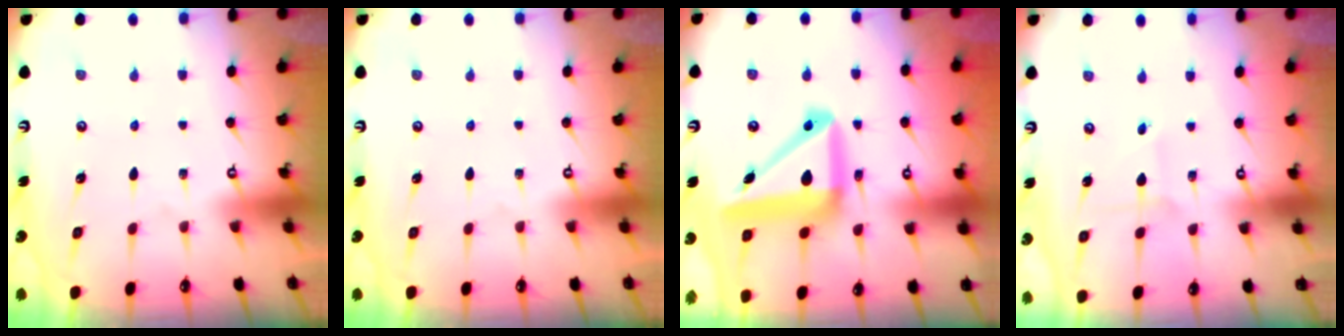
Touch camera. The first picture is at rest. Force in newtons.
{"total": 0.0}
{"total": 16.7, "press": 16.6, "slide": 1.8}
{"total": 2.0, "press": 2.0, "slide": 0.1}